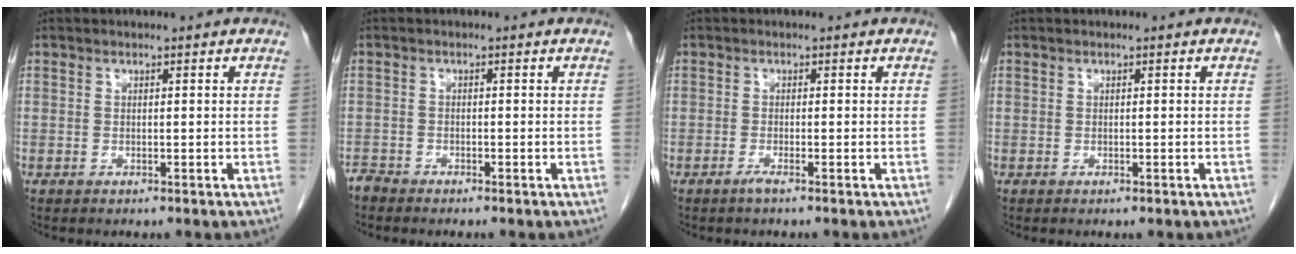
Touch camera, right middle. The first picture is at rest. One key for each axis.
{"total": 1.2, "fx": -1.2, "fy": 0.2, "fz": -0.1, "tx": 0.001, "ty": -0.003, "tz": -0.024}
{"total": 1.1, "fx": -0.8, "fy": -0.2, "fz": 0.7, "tx": -0.014, "ty": -0.001, "tz": -0.016}
{"total": 0.0}